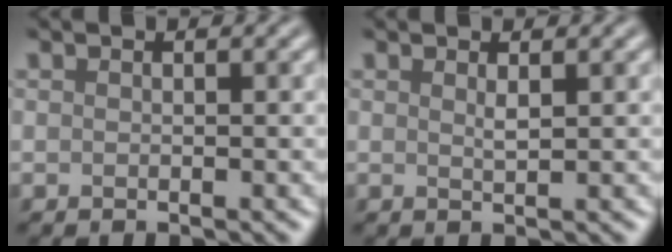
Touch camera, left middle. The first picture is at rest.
{"total": 0.8, "force": [0.5, 0.1, 0.7], "torque": [-0.011, -0.002, 0.009]}